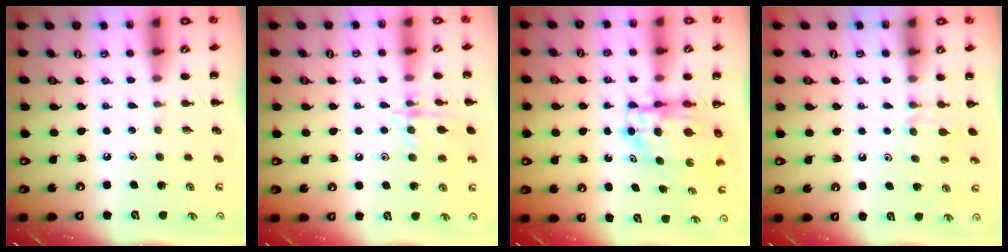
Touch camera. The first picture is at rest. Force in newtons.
{"total": 11.2, "press": 11.2, "slide": 0.6}
{"total": 6.8, "press": 6.5, "slide": 1.9}
{"total": 4.8, "press": 4.6, "slide": 1.6}